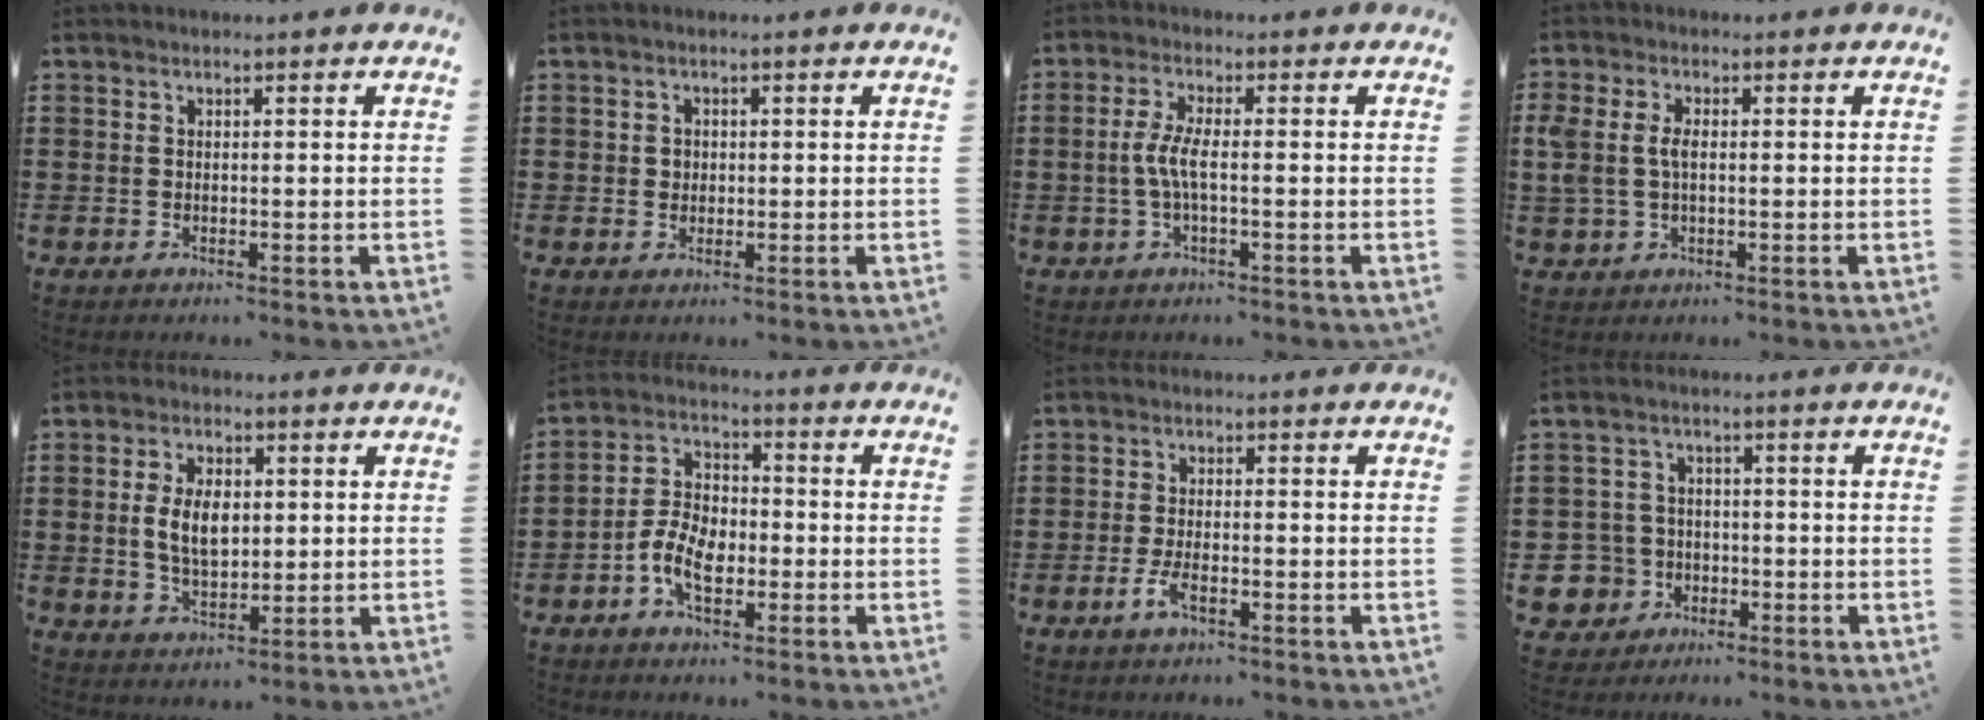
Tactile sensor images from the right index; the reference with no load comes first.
{"total": 1.2, "force": [0.1, 1.1, 0.5], "torque": [-0.013, 0.007, 0.002]}
{"total": 4.3, "force": [-0.7, 0.7, 4.1], "torque": [-0.104, -0.009, -0.024]}
{"total": 4.0, "force": [0.2, 2.3, 3.3], "torque": [-0.090, 0.000, -0.005]}
{"total": 6.3, "force": [0.5, 3.6, 5.2], "torque": [-0.096, 0.004, 0.002]}
{"total": 6.9, "force": [-2.6, 4.0, 5.0], "torque": [-0.115, 0.005, -0.054]}
{"total": 3.3, "force": [-1.5, 1.0, 2.8], "torque": [-0.068, -0.008, -0.032]}
{"total": 6.0, "force": [-2.1, 5.3, 1.8], "torque": [-0.082, 0.003, -0.044]}